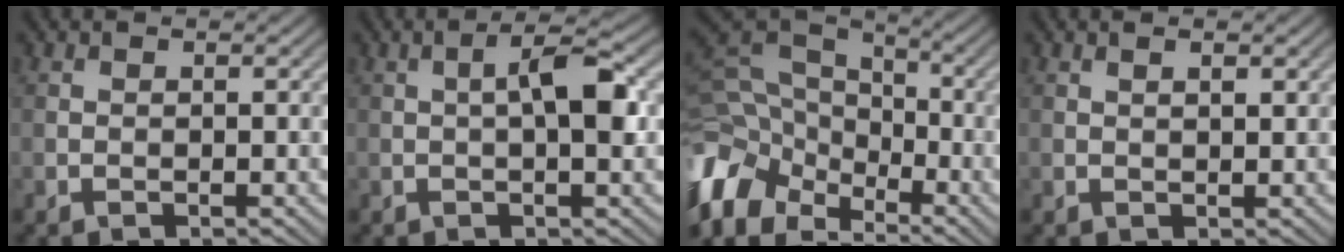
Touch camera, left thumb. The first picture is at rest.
{"total": 4.7, "force": [0.3, 1.1, 4.6], "torque": [-0.077, 0.012, 0.002]}
{"total": 13.2, "force": [-6.2, 9.1, 7.3], "torque": [-0.219, -0.013, -0.126]}
{"total": 1.3, "force": [0.8, 0.4, 1.0], "torque": [-0.014, -0.002, 0.017]}